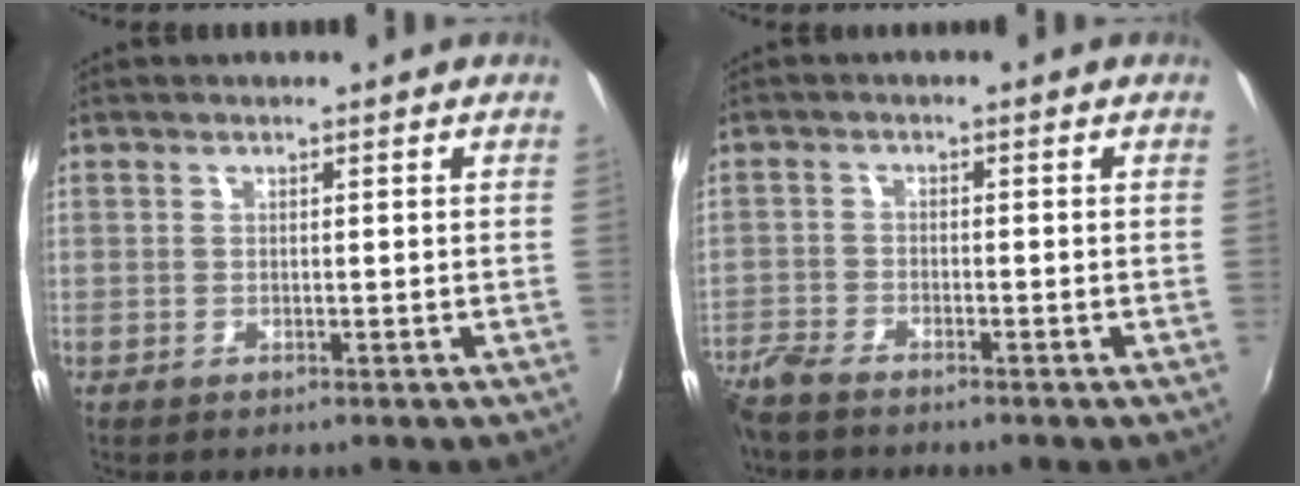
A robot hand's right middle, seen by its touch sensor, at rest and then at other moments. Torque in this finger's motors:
{"motor_torque": [1.07, -1.07, 0.36, 0.21]}